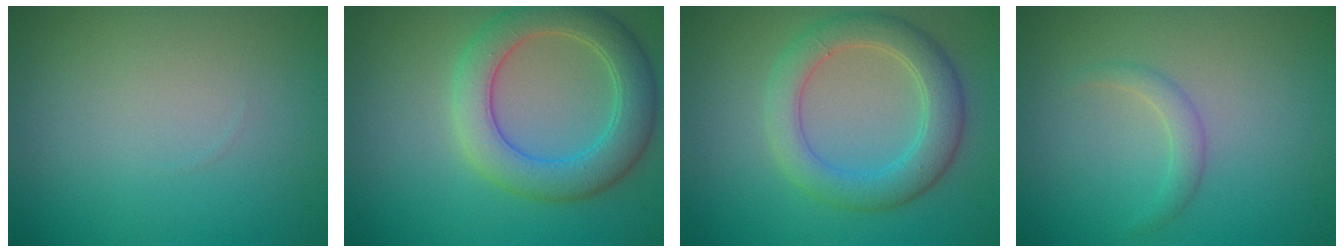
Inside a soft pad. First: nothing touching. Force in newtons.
{"total": 5.5, "press": 5.4, "slide": 0.3}
{"total": 4.6, "press": 4.6, "slide": 0.2}
{"total": 1.3, "press": 1.3, "slide": 0.1}